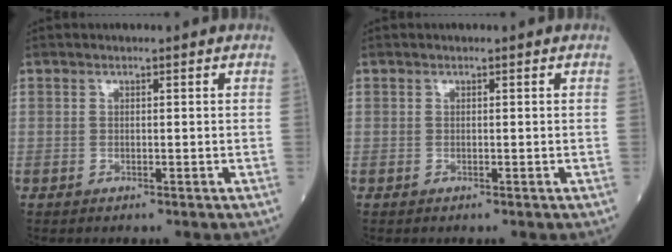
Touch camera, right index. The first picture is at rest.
{"total": 0.0}